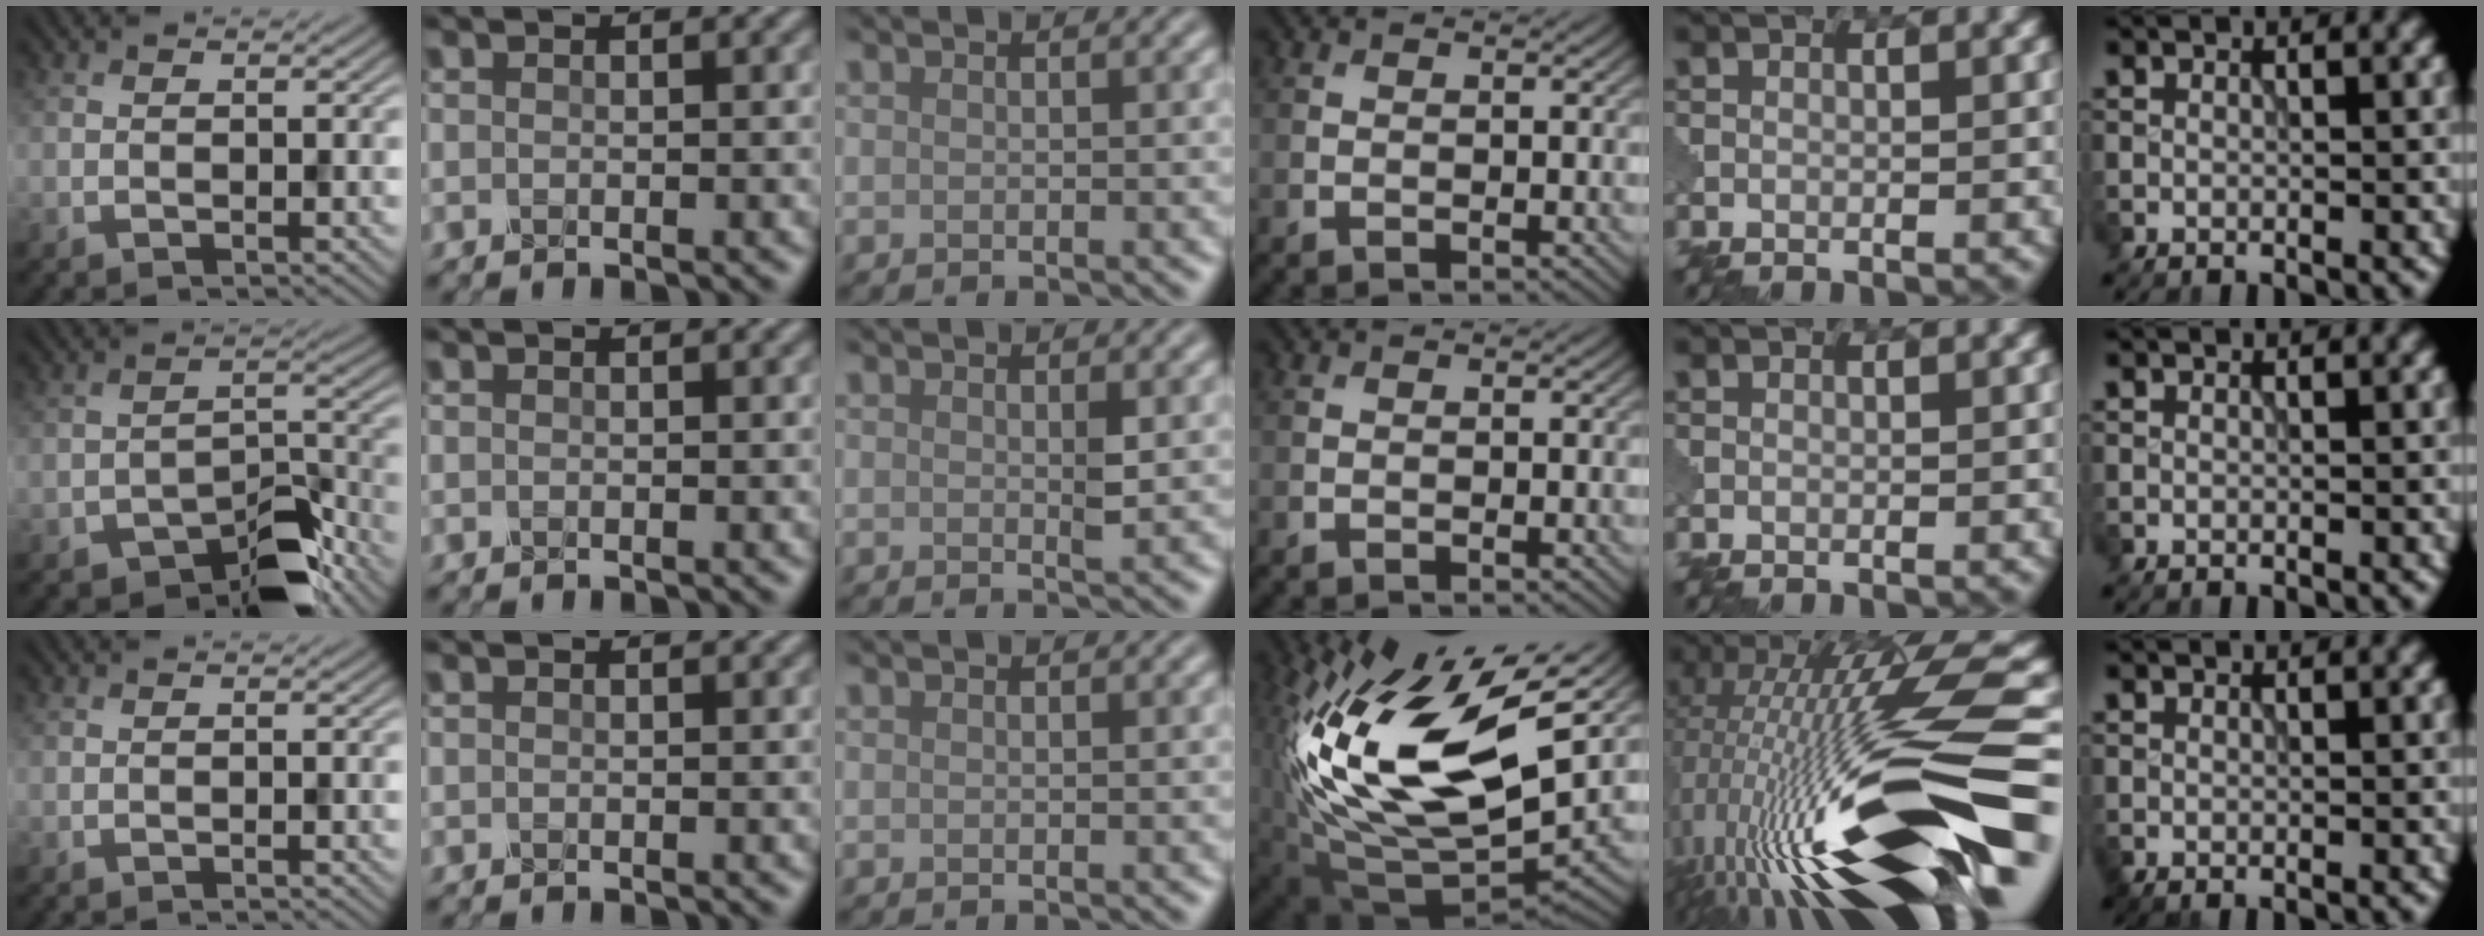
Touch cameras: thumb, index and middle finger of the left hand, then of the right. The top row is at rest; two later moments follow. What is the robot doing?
{"motion": "disassemble", "object": "pitcher"}